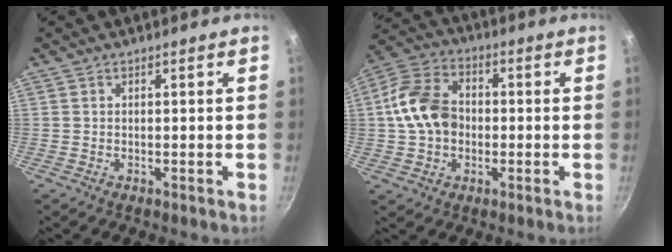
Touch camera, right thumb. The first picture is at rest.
{"total": 12.5, "force": [-0.3, 9.4, 8.2], "torque": [-0.134, 0.025, -0.020]}